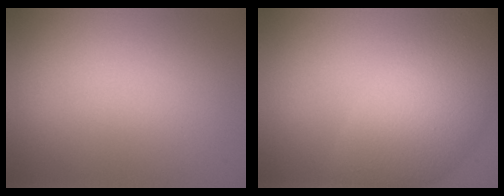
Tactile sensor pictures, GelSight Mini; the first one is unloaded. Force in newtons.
{"total": 8.3, "press": 8.3, "slide": 0.2}